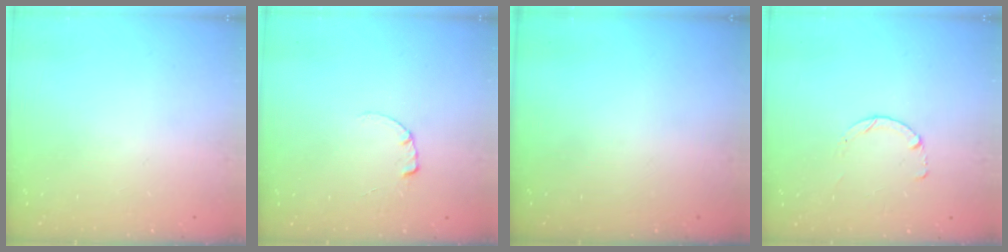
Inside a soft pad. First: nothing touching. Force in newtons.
{"total": 0.6, "press": 0.6, "slide": 0.1}
{"total": 0.0}
{"total": 0.0}